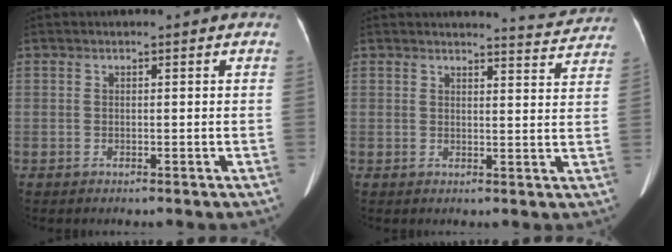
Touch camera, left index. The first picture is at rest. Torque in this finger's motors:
{"motor_torque": [0.03, -0.58, -0.02, -0.01]}